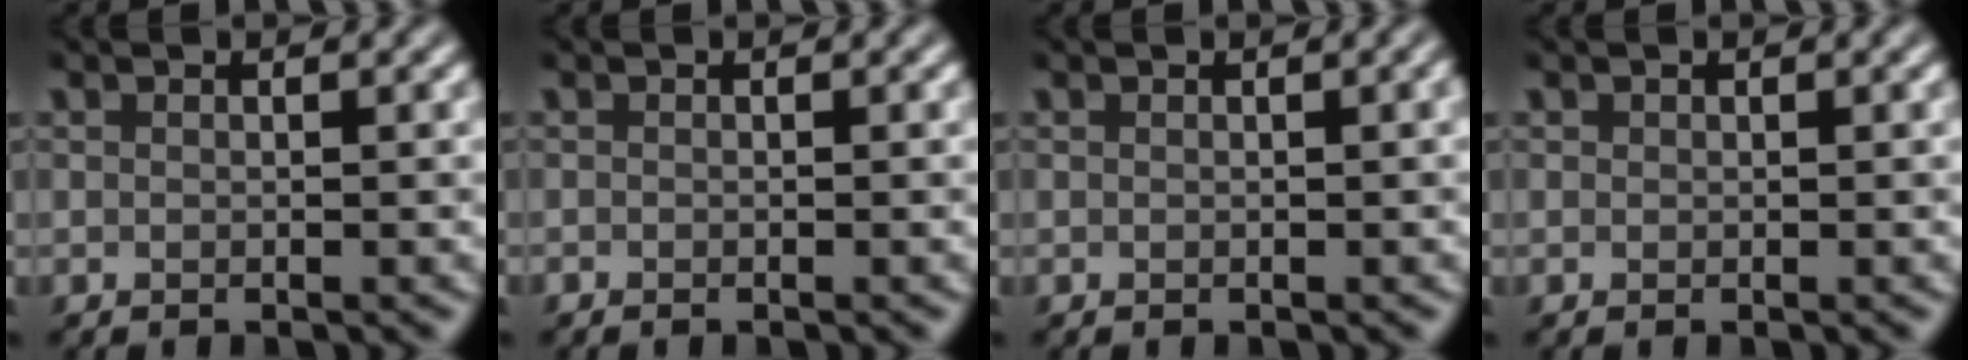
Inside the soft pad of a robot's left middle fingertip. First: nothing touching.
{"total": 0.0}
{"total": 0.9, "force": [0.1, 0.3, 0.9], "torque": [-0.006, 0.007, 0.001]}
{"total": 0.0}